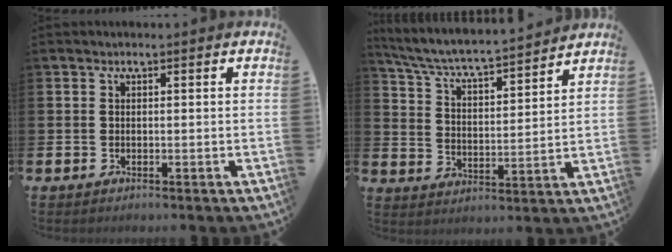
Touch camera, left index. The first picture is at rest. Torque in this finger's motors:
{"motor_torque": [0.90, -1.24, 0.28, 0.17]}